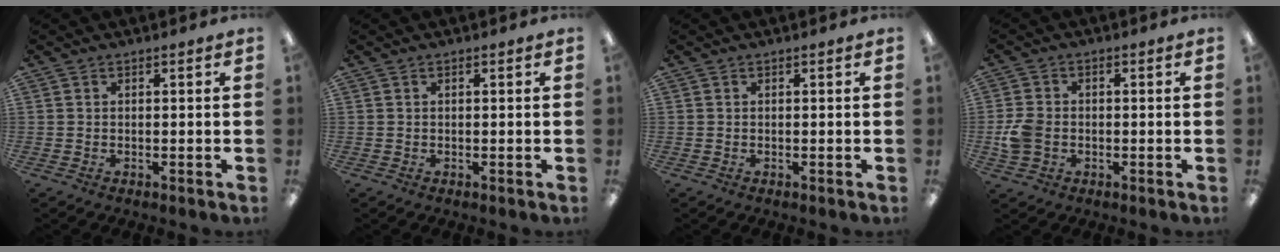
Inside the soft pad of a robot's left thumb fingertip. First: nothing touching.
{"total": 0.0}
{"total": 0.0}
{"total": 5.9, "force": [-1.1, 4.7, 3.4], "torque": [-0.062, 0.007, -0.019]}